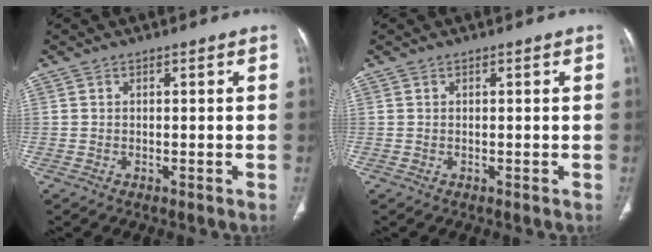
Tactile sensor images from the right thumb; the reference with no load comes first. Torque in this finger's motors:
{"motor_torque": [0.20, 0.02, -0.06, -0.59, -0.02]}